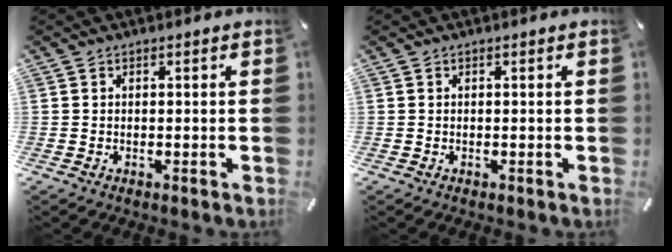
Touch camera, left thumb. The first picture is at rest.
{"total": 0.0}